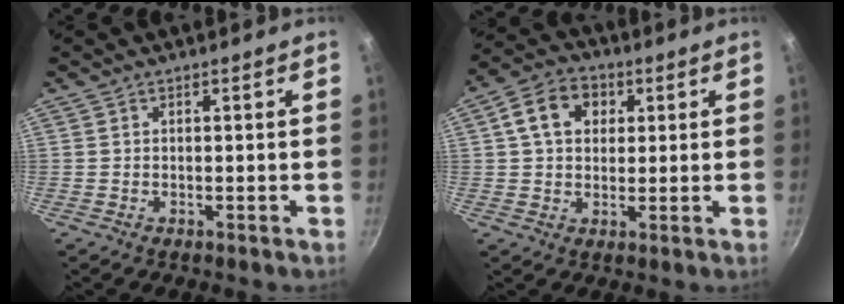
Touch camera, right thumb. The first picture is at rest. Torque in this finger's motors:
{"motor_torque": [0.23, 1.67, 0.77, 0.00, 0.03]}